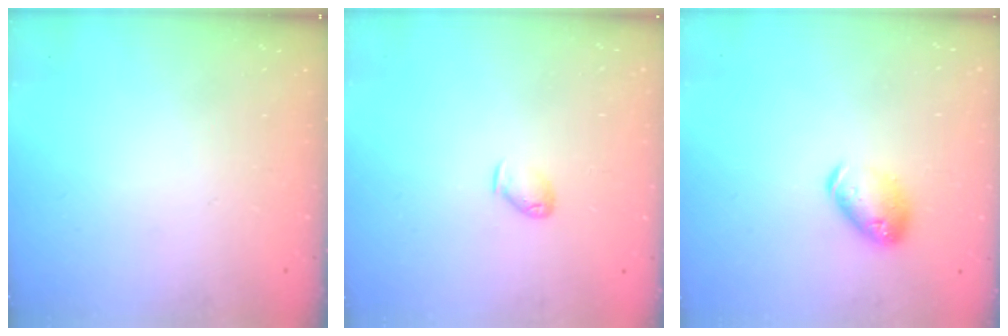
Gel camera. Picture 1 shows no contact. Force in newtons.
{"total": 3.7, "press": 3.7, "slide": 0.7}
{"total": 10.3, "press": 10.2, "slide": 1.5}